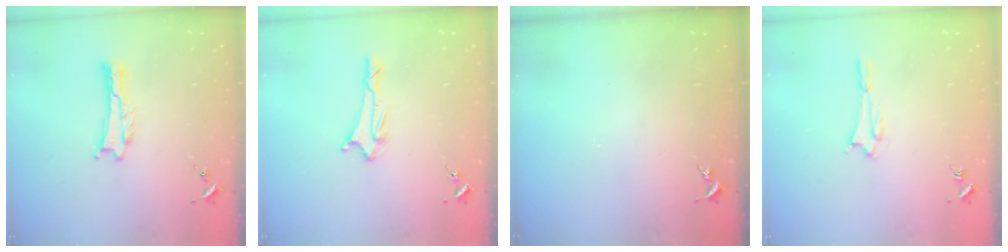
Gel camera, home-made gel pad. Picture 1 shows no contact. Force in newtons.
{"total": 1.7, "press": 1.6, "slide": 0.6}
{"total": 0.0}
{"total": 1.6, "press": 1.6, "slide": 0.1}